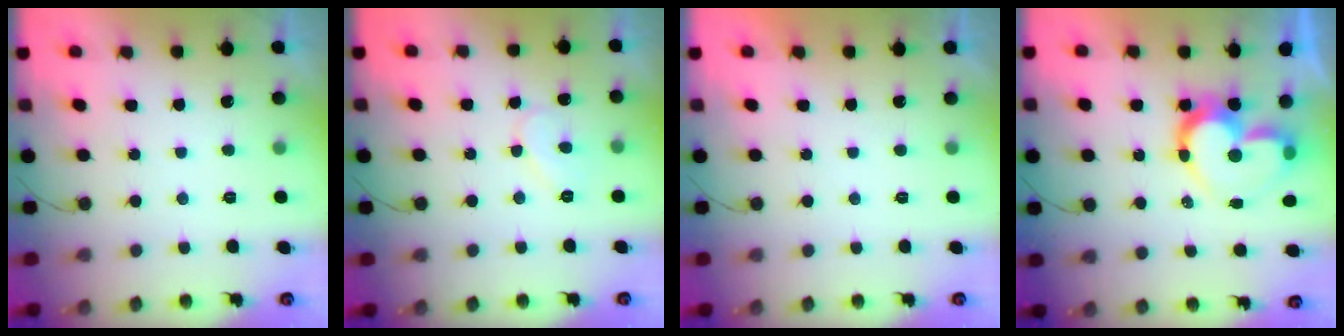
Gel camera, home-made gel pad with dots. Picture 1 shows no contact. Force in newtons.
{"total": 5.6, "press": 5.6, "slide": 0.5}
{"total": 2.0, "press": 2.0, "slide": 0.1}
{"total": 14.6, "press": 14.6, "slide": 1.3}